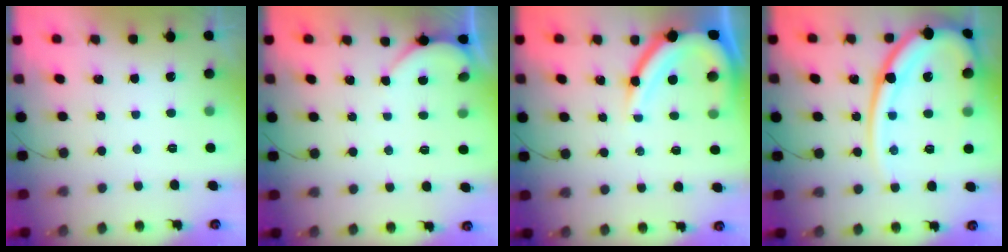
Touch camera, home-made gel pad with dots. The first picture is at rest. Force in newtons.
{"total": 3.0, "press": 3.0, "slide": 0.2}
{"total": 12.0, "press": 11.9, "slide": 1.5}
{"total": 18.9, "press": 18.8, "slide": 2.3}